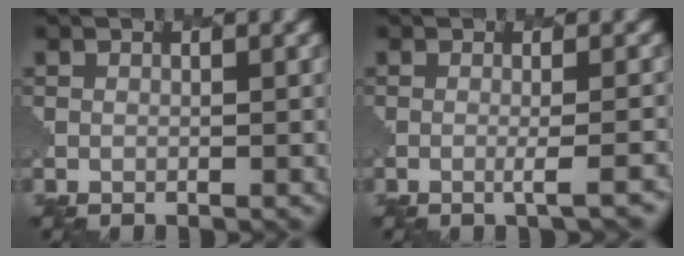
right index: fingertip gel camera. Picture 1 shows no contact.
{"total": 2.1, "force": [-0.5, 0.4, 2.0], "torque": [-0.018, 0.008, -0.018]}